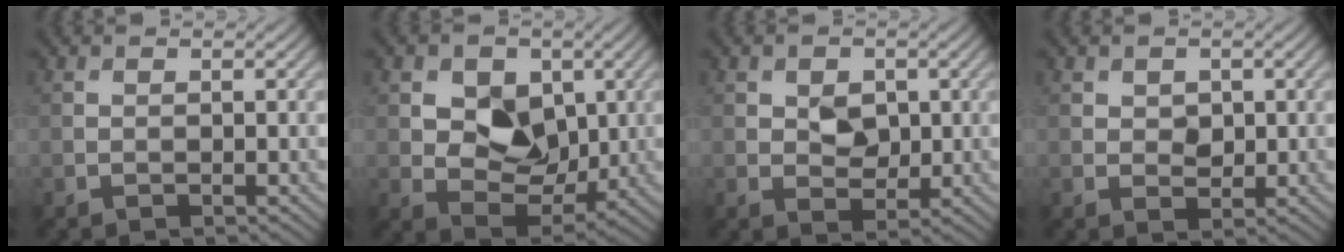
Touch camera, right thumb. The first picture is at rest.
{"total": 7.5, "force": [1.8, 5.6, 4.7], "torque": [-0.091, -0.005, 0.026]}
{"total": 3.5, "force": [0.6, 2.6, 2.1], "torque": [-0.040, -0.003, 0.004]}
{"total": 2.0, "force": [0.5, 1.6, 1.1], "torque": [-0.023, -0.005, 0.007]}